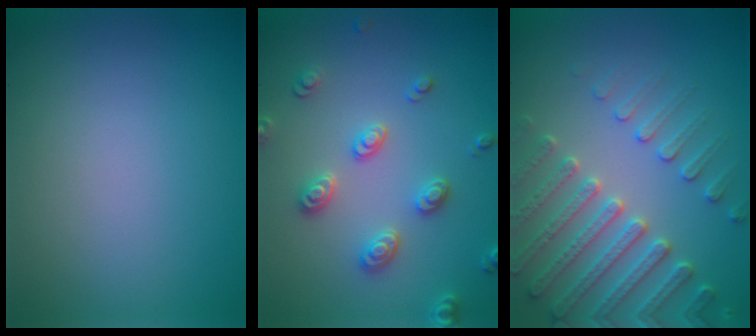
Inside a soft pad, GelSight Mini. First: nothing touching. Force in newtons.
{"total": 2.9, "press": 2.8, "slide": 0.4}
{"total": 4.8, "press": 4.5, "slide": 1.7}